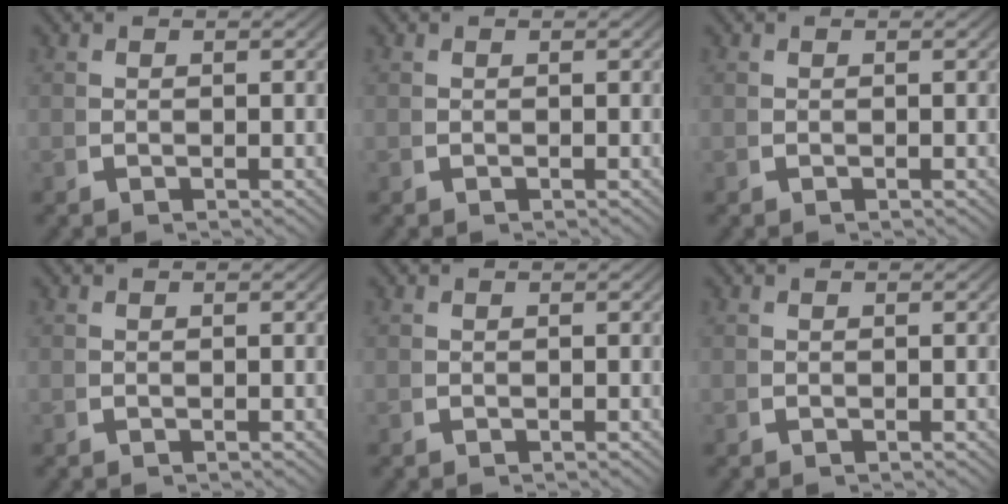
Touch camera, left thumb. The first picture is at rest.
{"total": 0.0}
{"total": 0.0}
{"total": 0.0}
{"total": 0.0}
{"total": 0.0}